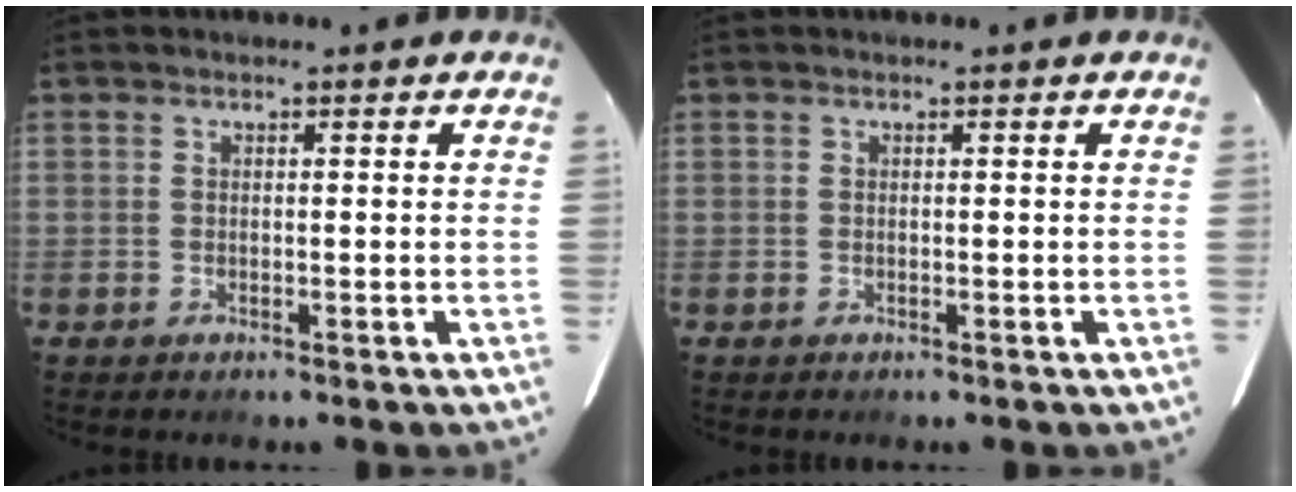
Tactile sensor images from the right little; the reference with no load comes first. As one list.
[{"total": 0.0}]